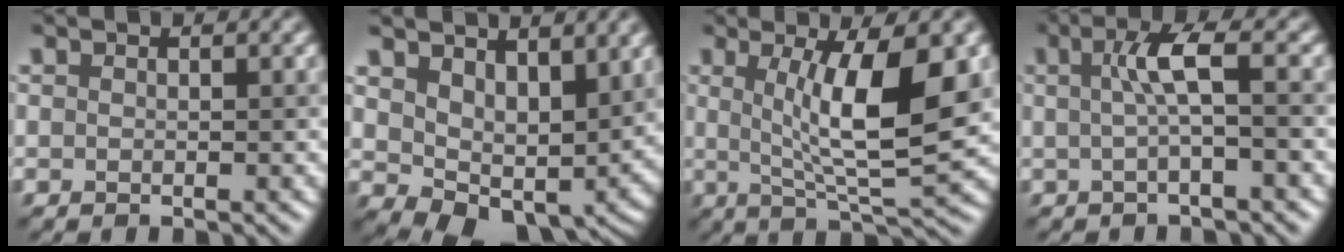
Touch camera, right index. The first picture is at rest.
{"total": 7.2, "force": [2.4, 4.8, 4.8], "torque": [-0.096, -0.027, 0.052]}
{"total": 8.4, "force": [1.4, 1.9, 8.0], "torque": [-0.120, -0.012, 0.034]}
{"total": 2.8, "force": [0.3, 0.3, 2.8], "torque": [-0.061, 0.005, 0.004]}